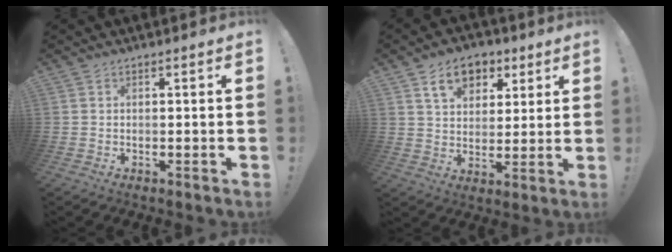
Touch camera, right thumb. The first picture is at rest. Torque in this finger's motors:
{"motor_torque": [0.02, 0.13, -0.20, 0.36, 0.13]}